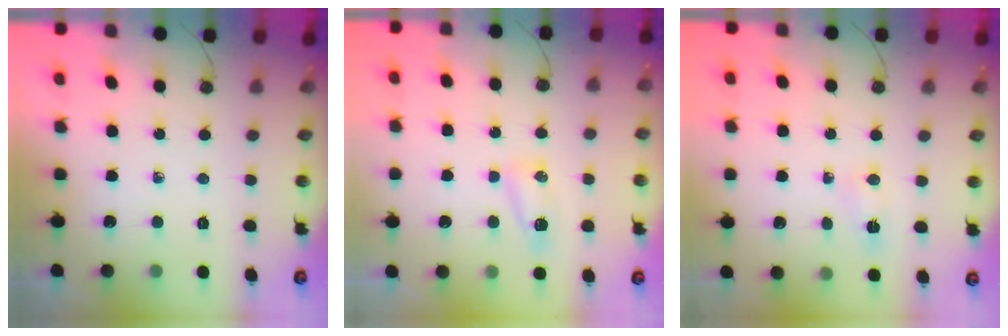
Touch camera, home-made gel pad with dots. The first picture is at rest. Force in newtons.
{"total": 7.9, "press": 5.6, "slide": 5.6}
{"total": 4.2, "press": 4.1, "slide": 0.5}